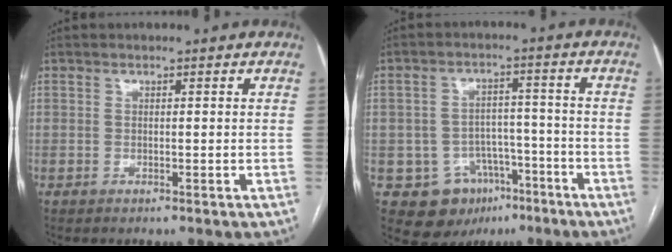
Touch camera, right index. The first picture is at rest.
{"total": 9.4, "force": [-4.7, 7.7, 2.8], "torque": [-0.040, 0.022, -0.058]}